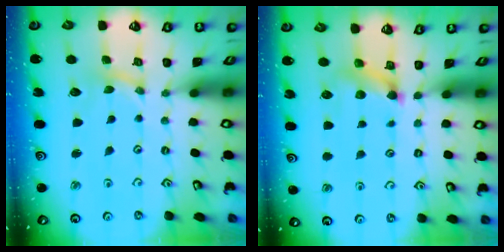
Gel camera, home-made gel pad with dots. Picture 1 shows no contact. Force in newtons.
{"total": 6.5, "press": 6.4, "slide": 0.8}